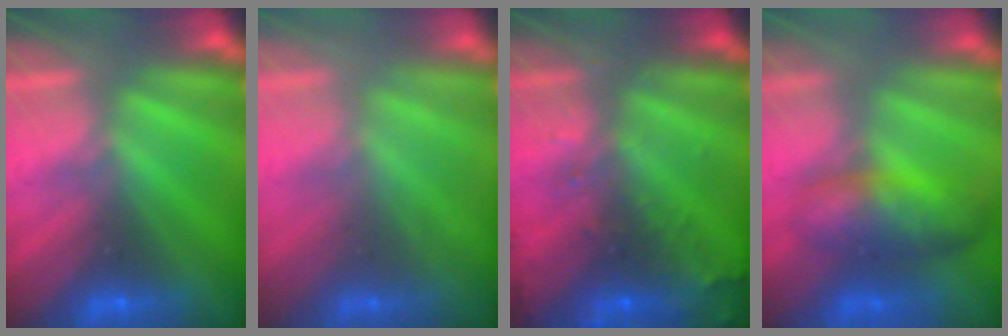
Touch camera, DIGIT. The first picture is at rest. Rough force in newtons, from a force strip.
{"total": 2.1}
{"total": 7.4}
{"total": 8.0}